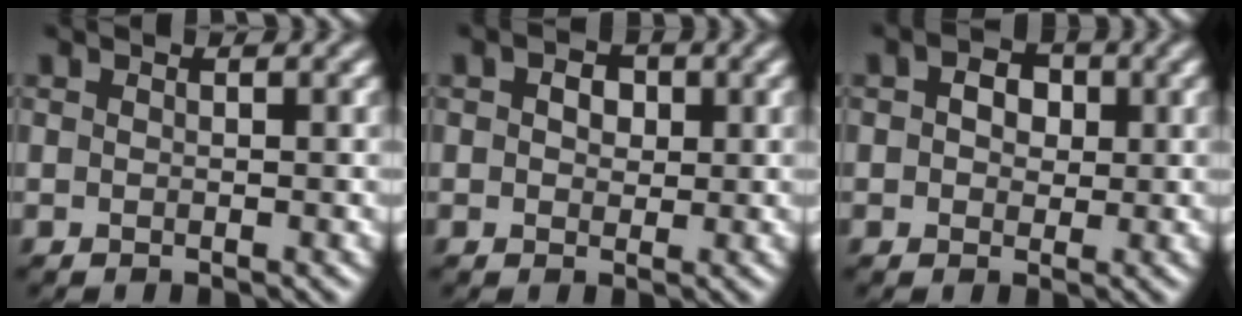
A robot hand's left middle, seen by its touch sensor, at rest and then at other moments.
{"total": 2.4, "force": [0.7, 1.7, 1.5], "torque": [-0.018, 0.004, 0.004]}
{"total": 3.3, "force": [1.0, 2.4, 2.0], "torque": [-0.027, 0.007, -0.003]}